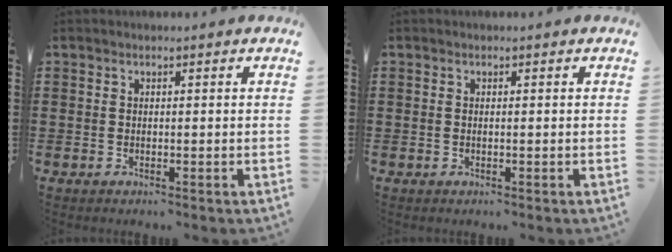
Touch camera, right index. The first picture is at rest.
{"total": 0.0}